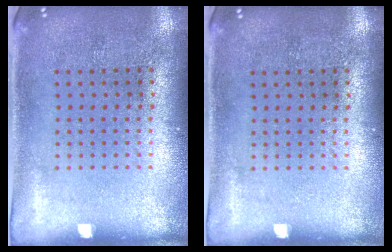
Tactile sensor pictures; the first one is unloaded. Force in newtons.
{"total": 0.0}